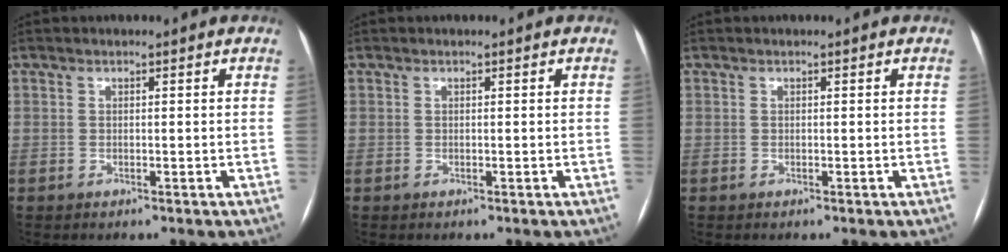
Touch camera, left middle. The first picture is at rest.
{"total": 0.0}
{"total": 0.0}